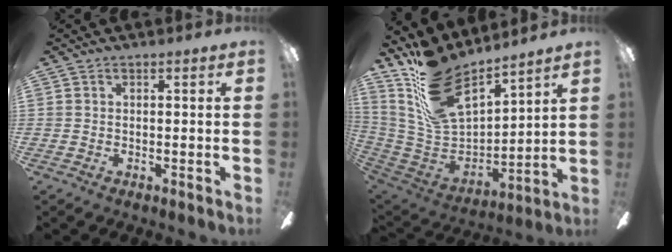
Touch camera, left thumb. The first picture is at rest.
{"total": 19.1, "force": [14.7, 7.7, 9.5], "torque": [-0.211, -0.109, 0.268]}